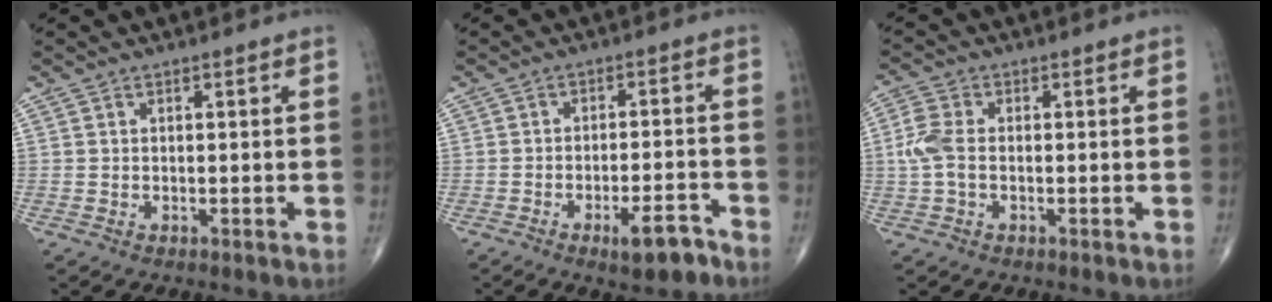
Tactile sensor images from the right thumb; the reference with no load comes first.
{"total": 6.4, "force": [-3.9, 1.9, 4.6], "torque": [-0.067, 0.024, -0.056]}
{"total": 5.1, "force": [-0.4, 3.0, 4.1], "torque": [-0.110, 0.011, -0.012]}